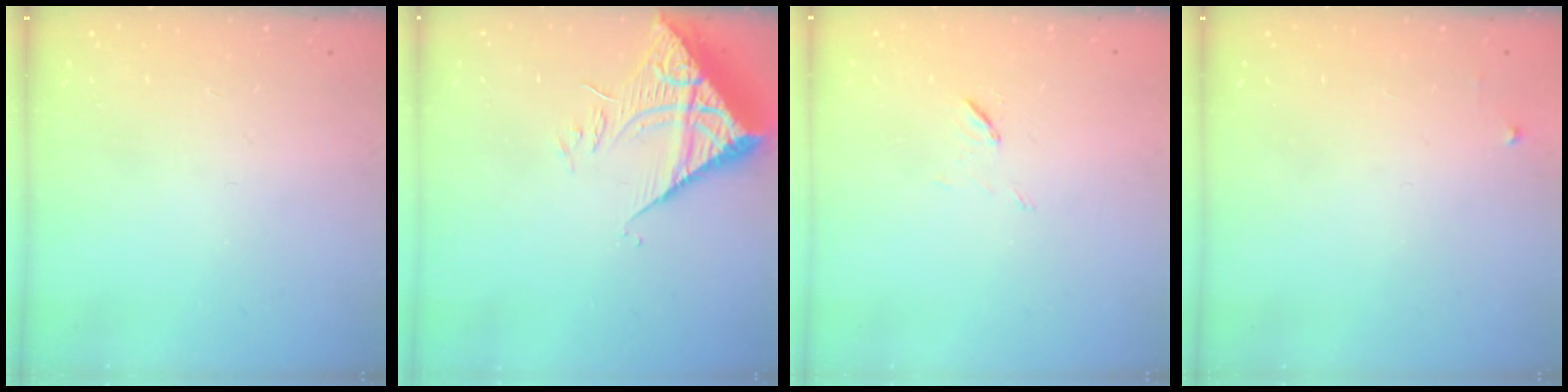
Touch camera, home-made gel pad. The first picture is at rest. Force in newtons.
{"total": 9.3, "press": 9.2, "slide": 1.2}
{"total": 6.6, "press": 6.3, "slide": 2.0}
{"total": 2.5, "press": 2.5, "slide": 0.4}